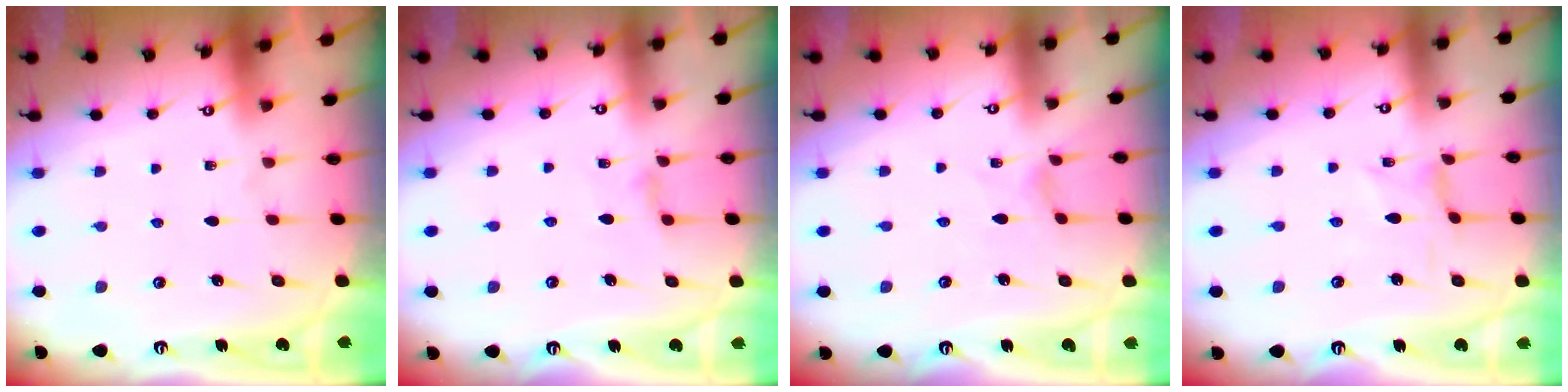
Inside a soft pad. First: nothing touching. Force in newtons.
{"total": 3.0, "press": 2.9, "slide": 0.5}
{"total": 0.0}
{"total": 0.0}